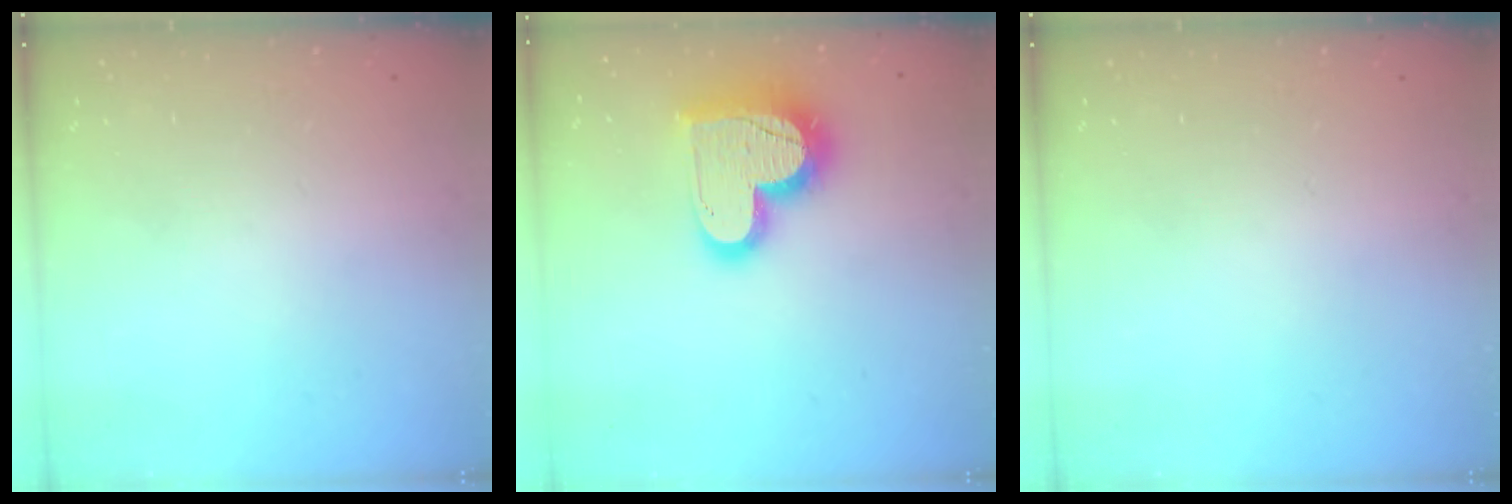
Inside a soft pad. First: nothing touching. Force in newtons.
{"total": 18.3, "press": 18.2, "slide": 1.2}
{"total": 0.0}